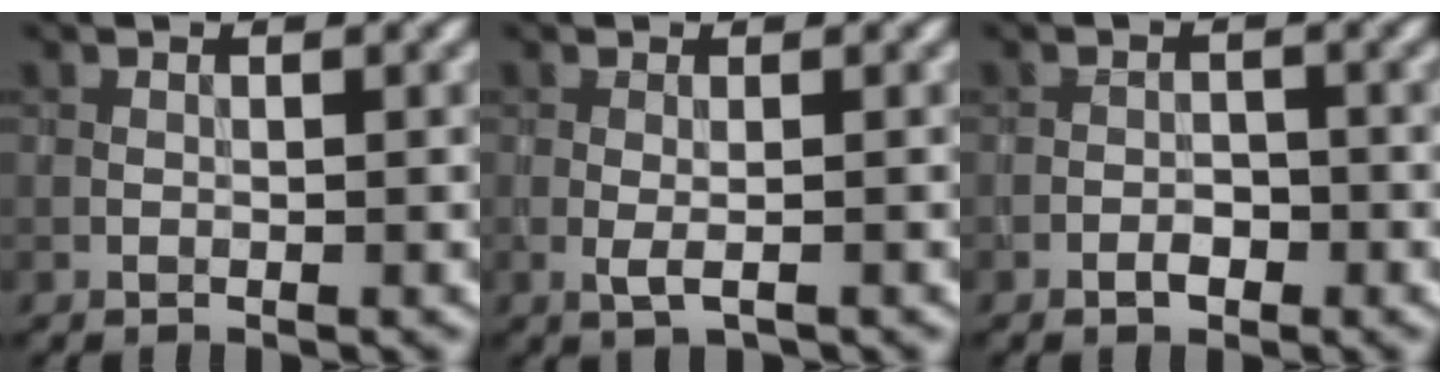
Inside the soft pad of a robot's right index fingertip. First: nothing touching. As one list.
[{"total": 1.3, "force": [-0.3, 0.2, 1.2], "torque": [-0.026, 0.000, -0.006]}, {"total": 1.4, "force": [-0.9, 0.8, 0.8], "torque": [-0.010, 0.003, -0.017]}]